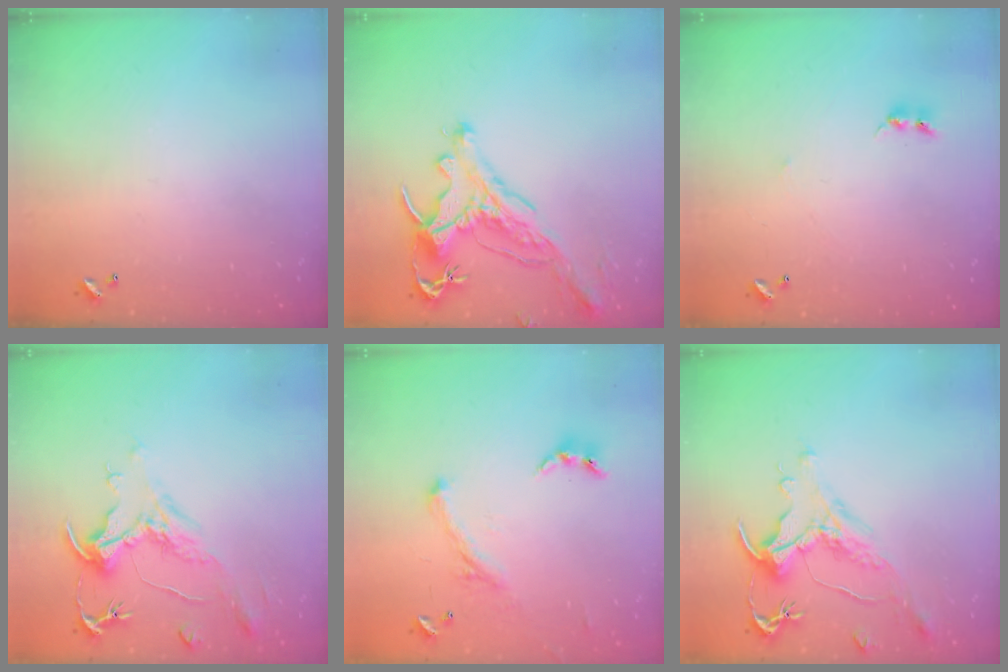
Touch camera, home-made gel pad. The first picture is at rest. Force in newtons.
{"total": 1.7, "press": 0.9, "slide": 1.4}
{"total": 2.5, "press": 2.4, "slide": 0.6}
{"total": 2.0, "press": 1.6, "slide": 1.2}
{"total": 0.9, "press": 0.9, "slide": 0.2}
{"total": 1.8, "press": 1.2, "slide": 1.3}